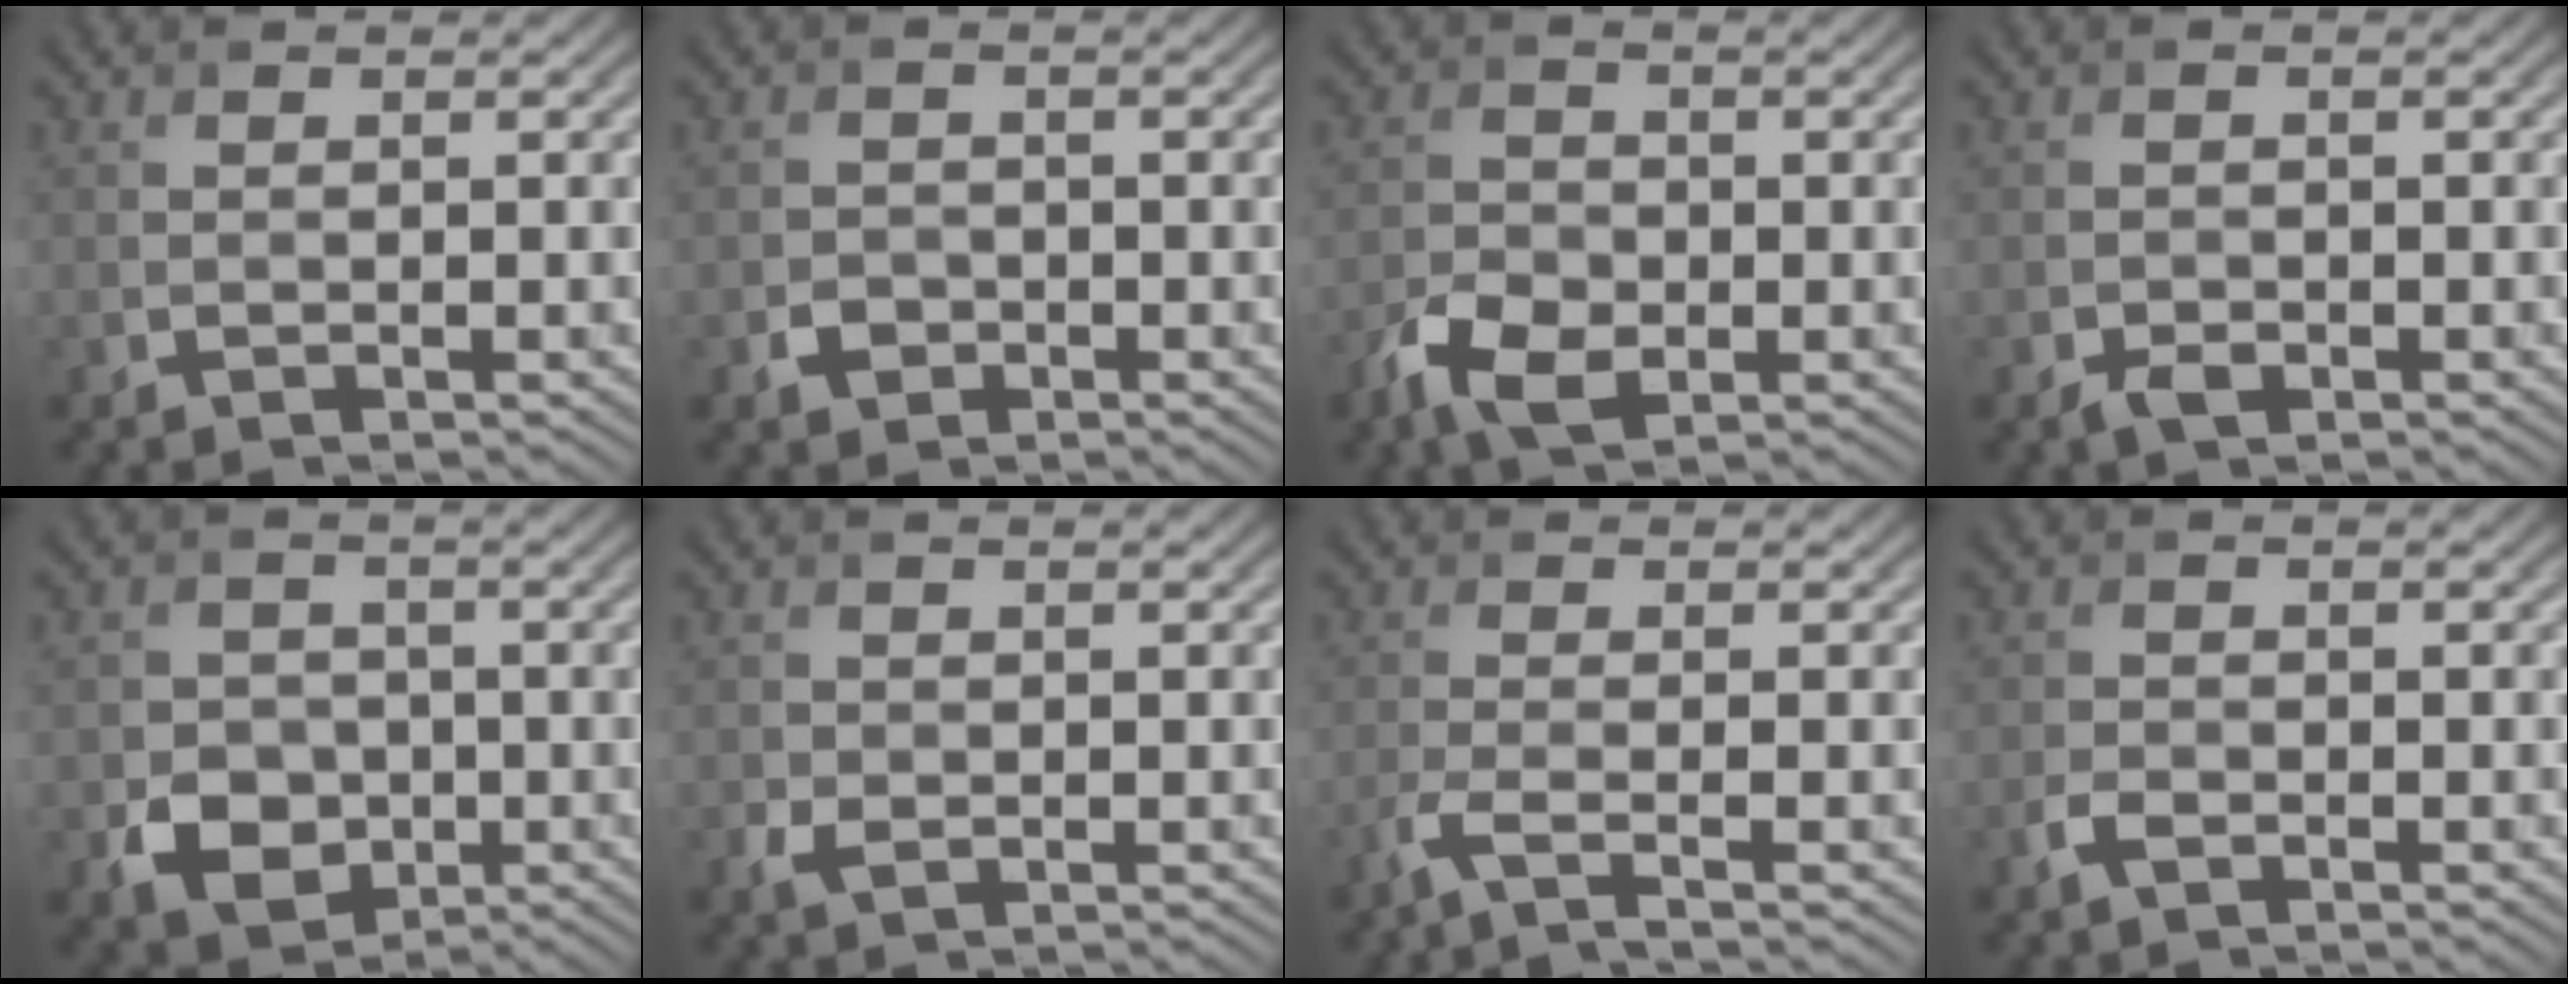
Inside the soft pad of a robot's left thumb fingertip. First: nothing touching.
{"total": 2.0, "force": [-1.0, 1.6, 0.6], "torque": [-0.009, -0.003, -0.021]}
{"total": 5.4, "force": [-2.6, 3.3, 3.3], "torque": [-0.071, -0.007, -0.056]}
{"total": 1.5, "force": [-1.0, 0.9, 0.8], "torque": [-0.015, -0.003, -0.019]}
{"total": 5.8, "force": [-1.8, 4.9, 2.5], "torque": [-0.047, -0.012, -0.038]}
{"total": 1.7, "force": [-0.5, 1.4, 0.9], "torque": [-0.023, -0.008, -0.011]}
{"total": 2.9, "force": [-1.7, 0.3, 2.3], "torque": [-0.042, 0.000, -0.053]}
{"total": 1.8, "force": [-1.1, 0.9, 1.0], "torque": [-0.023, -0.001, -0.025]}